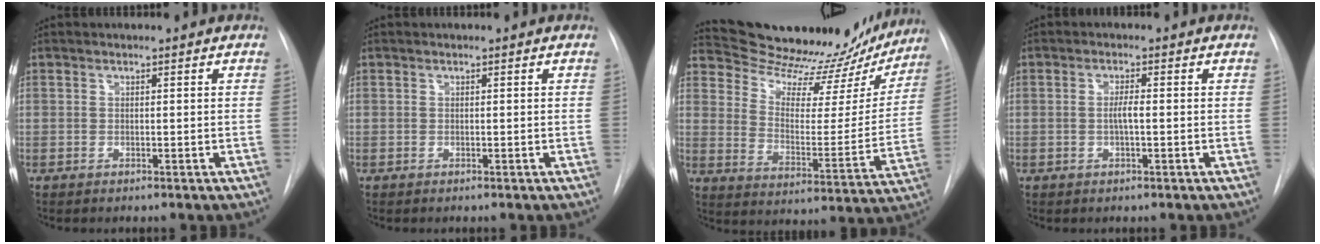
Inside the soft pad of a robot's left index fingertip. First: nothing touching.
{"total": 0.0}
{"total": 23.7, "force": [22.2, 6.0, 5.9], "torque": [-0.078, -0.046, 0.296]}
{"total": 2.0, "force": [-0.2, 0.3, 2.0], "torque": [-0.039, 0.002, -0.004]}